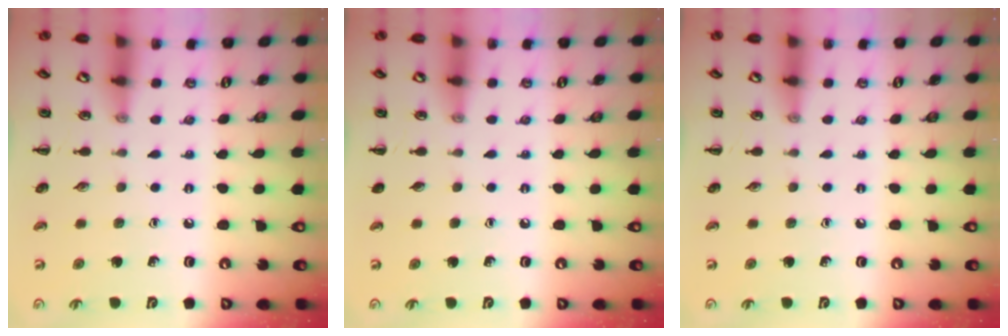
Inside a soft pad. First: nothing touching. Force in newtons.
{"total": 0.0}
{"total": 0.0}